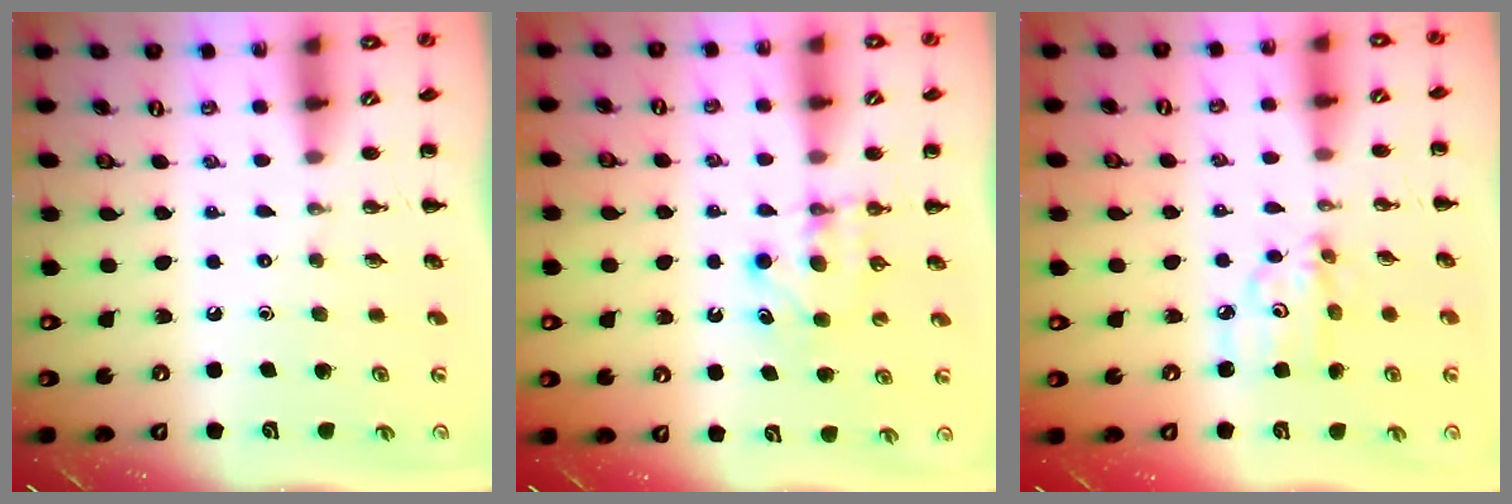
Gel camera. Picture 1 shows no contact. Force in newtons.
{"total": 5.7, "press": 5.5, "slide": 1.5}
{"total": 6.1, "press": 6.1, "slide": 0.5}